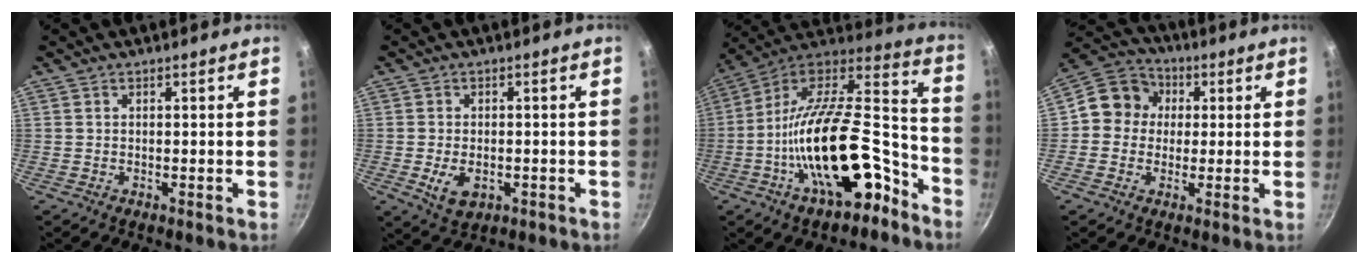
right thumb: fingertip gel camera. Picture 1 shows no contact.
{"total": 5.5, "force": [-1.5, 3.5, 4.0], "torque": [-0.065, 0.000, -0.018]}
{"total": 27.2, "force": [-11.7, 12.3, 21.3], "torque": [-0.310, 0.082, -0.196]}
{"total": 9.4, "force": [1.0, 8.6, 3.6], "torque": [-0.026, 0.019, -0.007]}